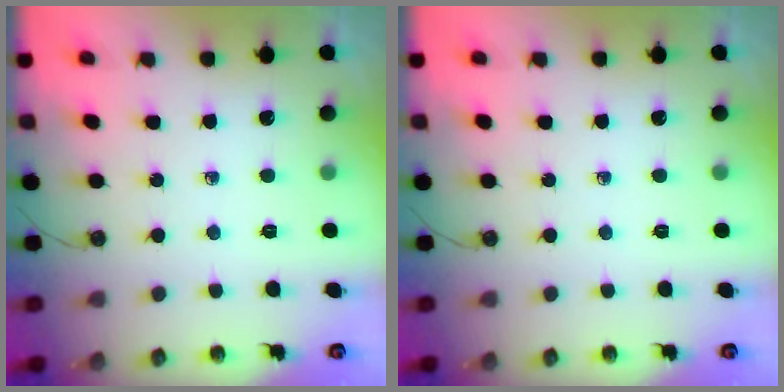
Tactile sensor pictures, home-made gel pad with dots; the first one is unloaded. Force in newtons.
{"total": 0.0}